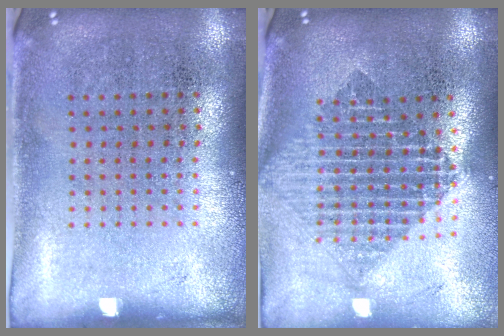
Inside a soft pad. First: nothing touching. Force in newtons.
{"total": 2.0, "press": 1.7, "slide": 1.2}